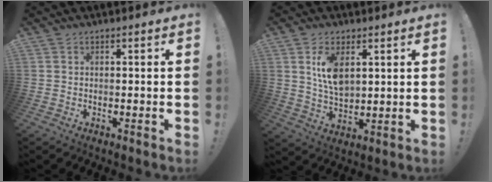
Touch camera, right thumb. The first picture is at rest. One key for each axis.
{"total": 9.4, "fx": 3.9, "fy": 5.5, "fz": 6.5, "tx": -0.108, "ty": -0.012, "tz": 0.069}